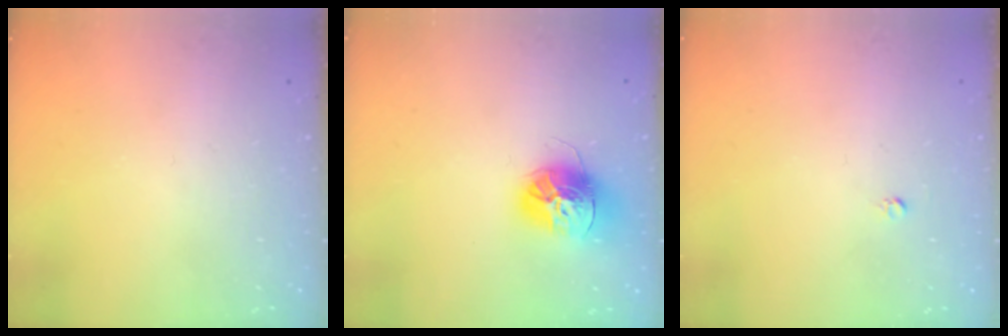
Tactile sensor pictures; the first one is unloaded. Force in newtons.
{"total": 14.6, "press": 14.5, "slide": 1.3}
{"total": 2.5, "press": 2.5, "slide": 0.2}